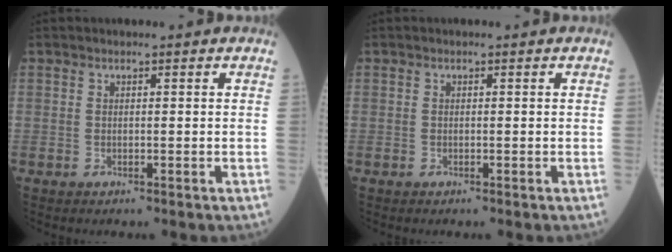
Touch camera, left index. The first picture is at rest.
{"total": 0.0}